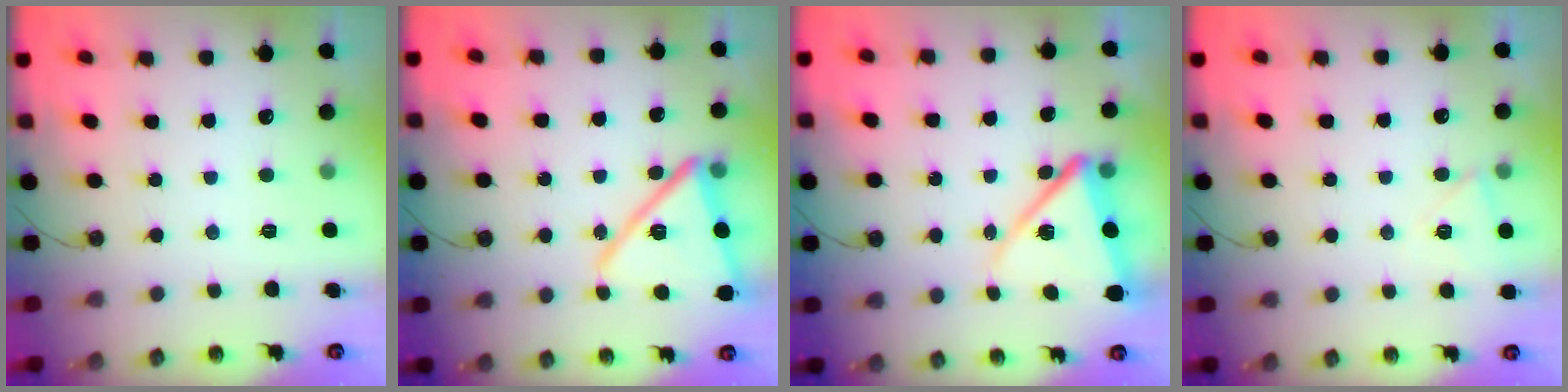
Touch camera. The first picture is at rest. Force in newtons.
{"total": 17.7, "press": 17.6, "slide": 1.4}
{"total": 12.5, "press": 12.4, "slide": 1.4}
{"total": 4.5, "press": 4.3, "slide": 1.0}